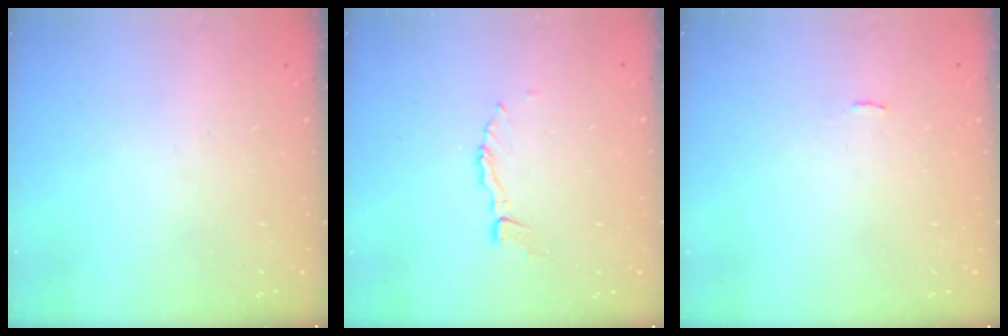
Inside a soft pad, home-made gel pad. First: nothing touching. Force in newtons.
{"total": 4.7, "press": 4.7, "slide": 0.2}
{"total": 0.0}